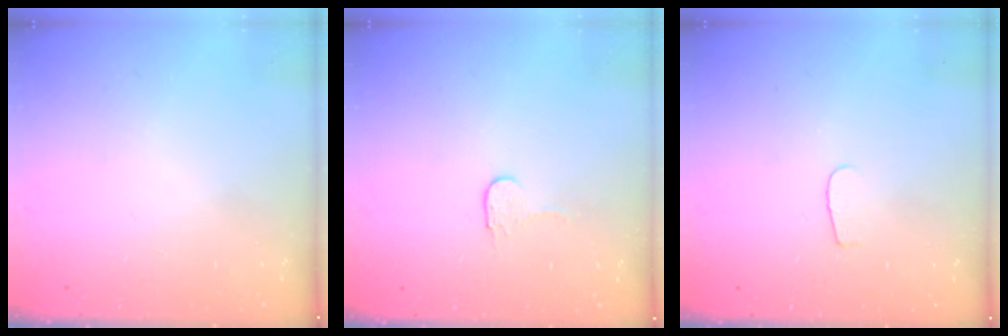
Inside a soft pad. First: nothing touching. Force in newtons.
{"total": 3.2, "press": 3.2, "slide": 0.3}
{"total": 3.7, "press": 3.6, "slide": 0.4}